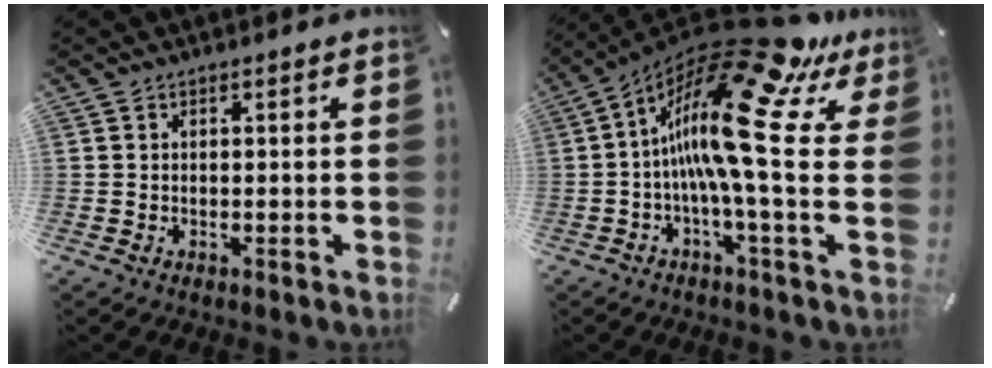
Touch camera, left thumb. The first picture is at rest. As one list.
[{"total": 21.5, "force": [7.6, 3.9, 19.7], "torque": [-0.375, -0.093, 0.117]}]